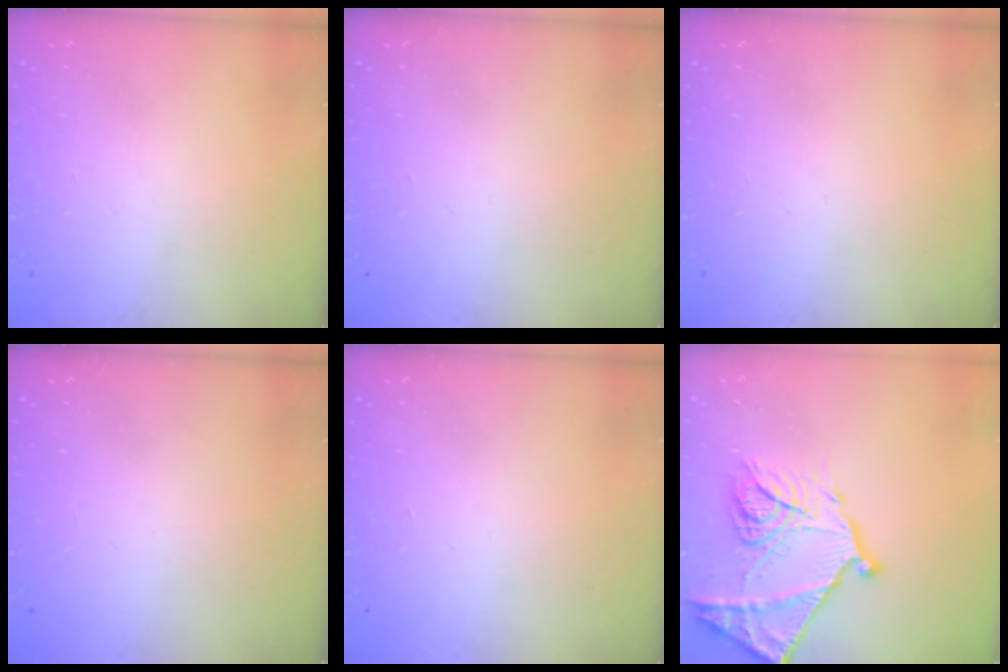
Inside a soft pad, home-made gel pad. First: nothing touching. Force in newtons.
{"total": 1.7, "press": 1.7, "slide": 0.1}
{"total": 0.0}
{"total": 1.6, "press": 1.6, "slide": 0.1}
{"total": 1.7, "press": 1.7, "slide": 0.1}
{"total": 20.5, "press": 20.5, "slide": 1.8}